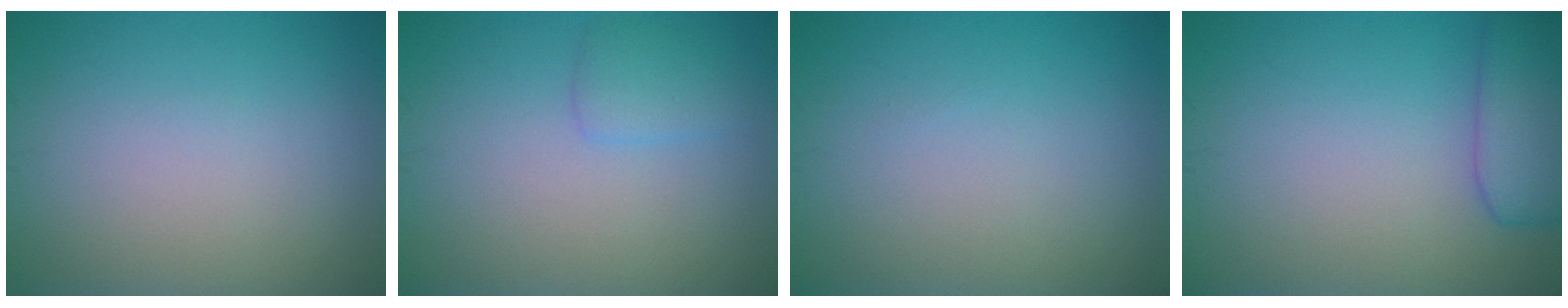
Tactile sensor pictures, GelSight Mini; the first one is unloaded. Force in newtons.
{"total": 1.6, "press": 1.6, "slide": 0.1}
{"total": 0.0}
{"total": 4.6, "press": 4.6, "slide": 0.4}